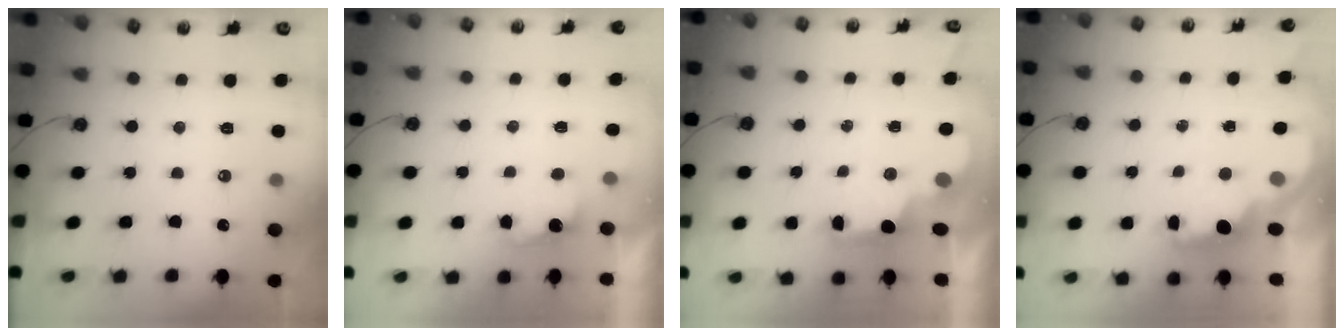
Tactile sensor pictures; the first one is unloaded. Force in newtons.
{"total": 1.9, "press": 1.7, "slide": 0.8}
{"total": 2.3, "press": 2.2, "slide": 0.8}
{"total": 2.2, "press": 2.1, "slide": 0.7}